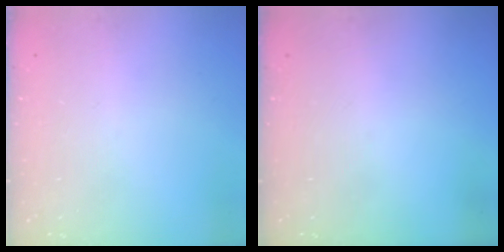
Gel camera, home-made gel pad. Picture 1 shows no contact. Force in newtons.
{"total": 0.0}